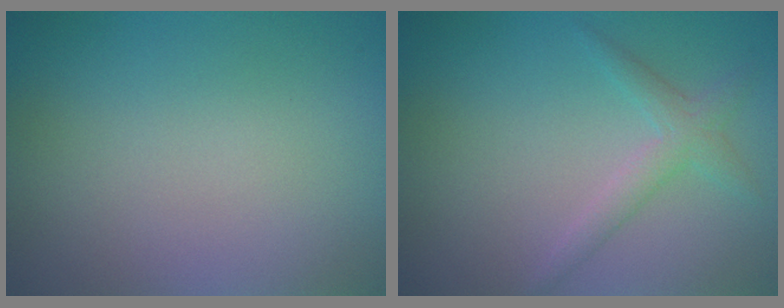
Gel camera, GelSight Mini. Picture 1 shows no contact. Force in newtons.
{"total": 2.0, "press": 2.0, "slide": 0.1}